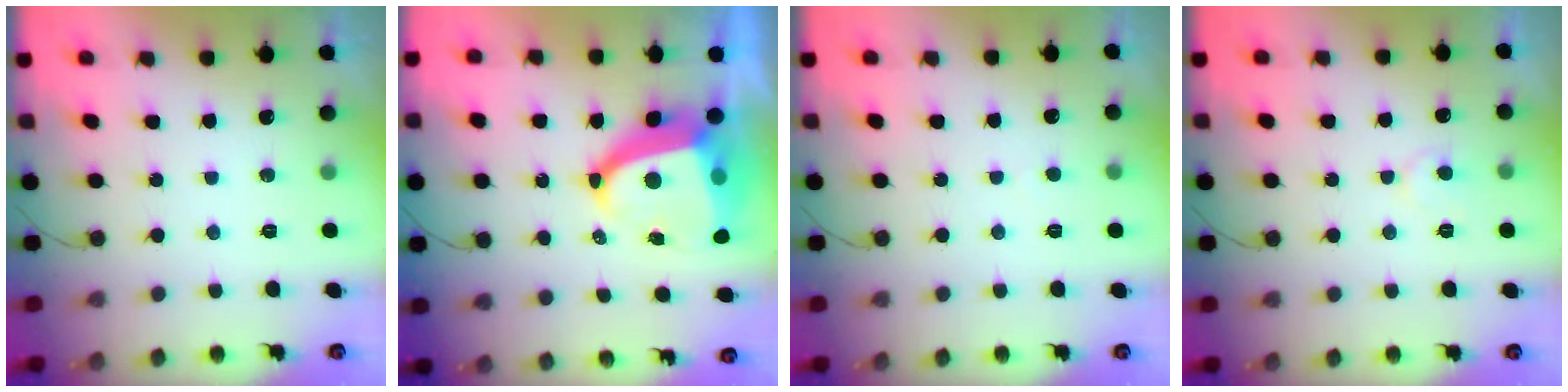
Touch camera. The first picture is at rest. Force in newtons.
{"total": 13.8, "press": 13.7, "slide": 1.3}
{"total": 2.0, "press": 2.0, "slide": 0.1}
{"total": 5.1, "press": 5.1, "slide": 0.5}